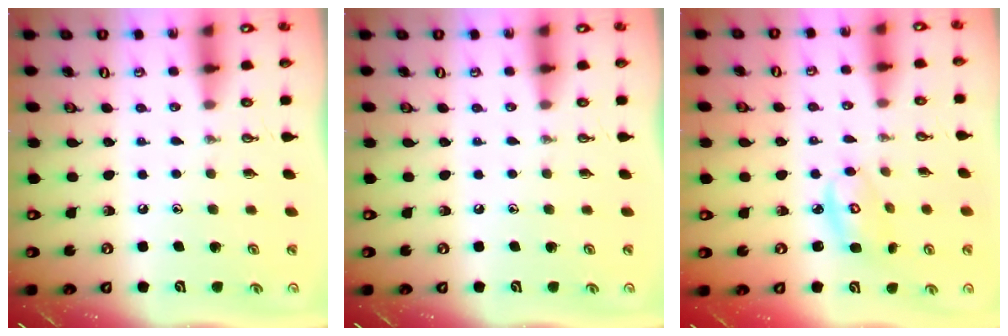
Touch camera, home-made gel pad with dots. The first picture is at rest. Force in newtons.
{"total": 0.0}
{"total": 5.9, "press": 5.9, "slide": 0.5}